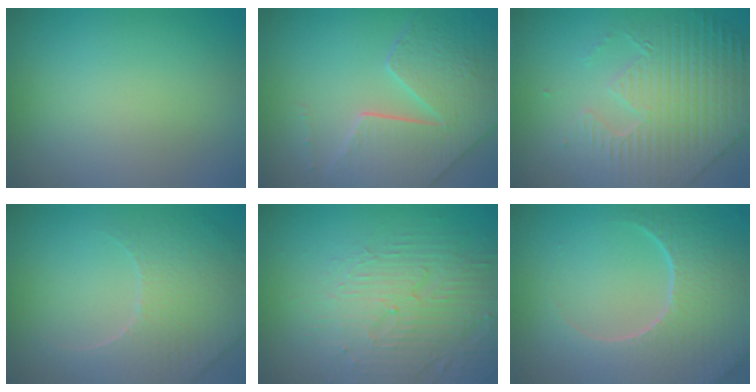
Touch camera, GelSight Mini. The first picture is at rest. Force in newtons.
{"total": 8.3, "press": 6.1, "slide": 5.7}
{"total": 6.6, "press": 5.7, "slide": 3.2}
{"total": 4.5, "press": 4.3, "slide": 1.5}
{"total": 4.1, "press": 4.1, "slide": 0.4}
{"total": 7.3, "press": 5.8, "slide": 4.3}